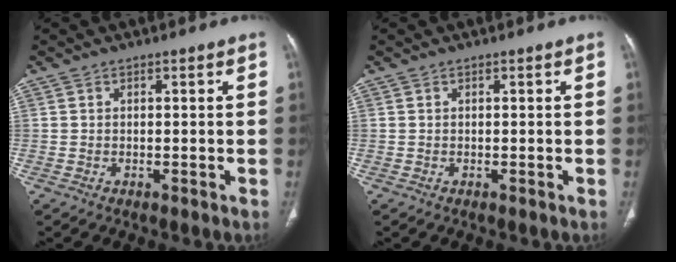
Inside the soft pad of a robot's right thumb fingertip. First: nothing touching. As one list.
[{"total": 0.0}]